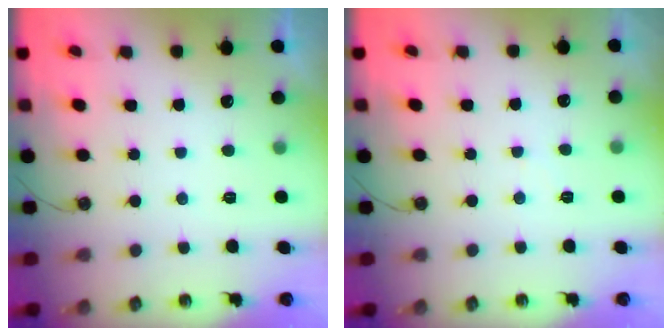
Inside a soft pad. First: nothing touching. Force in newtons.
{"total": 2.8, "press": 2.8, "slide": 0.5}